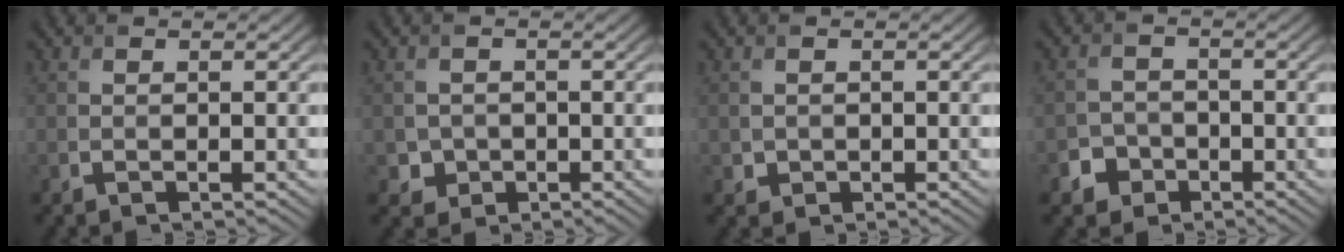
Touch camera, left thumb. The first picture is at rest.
{"total": 2.3, "force": [-0.5, 2.1, 0.4], "torque": [-0.010, -0.006, -0.012]}
{"total": 1.1, "force": [0.0, 1.1, 0.2], "torque": [-0.003, -0.008, -0.003]}
{"total": 3.3, "force": [-1.8, 2.6, 0.8], "torque": [-0.010, -0.001, -0.039]}